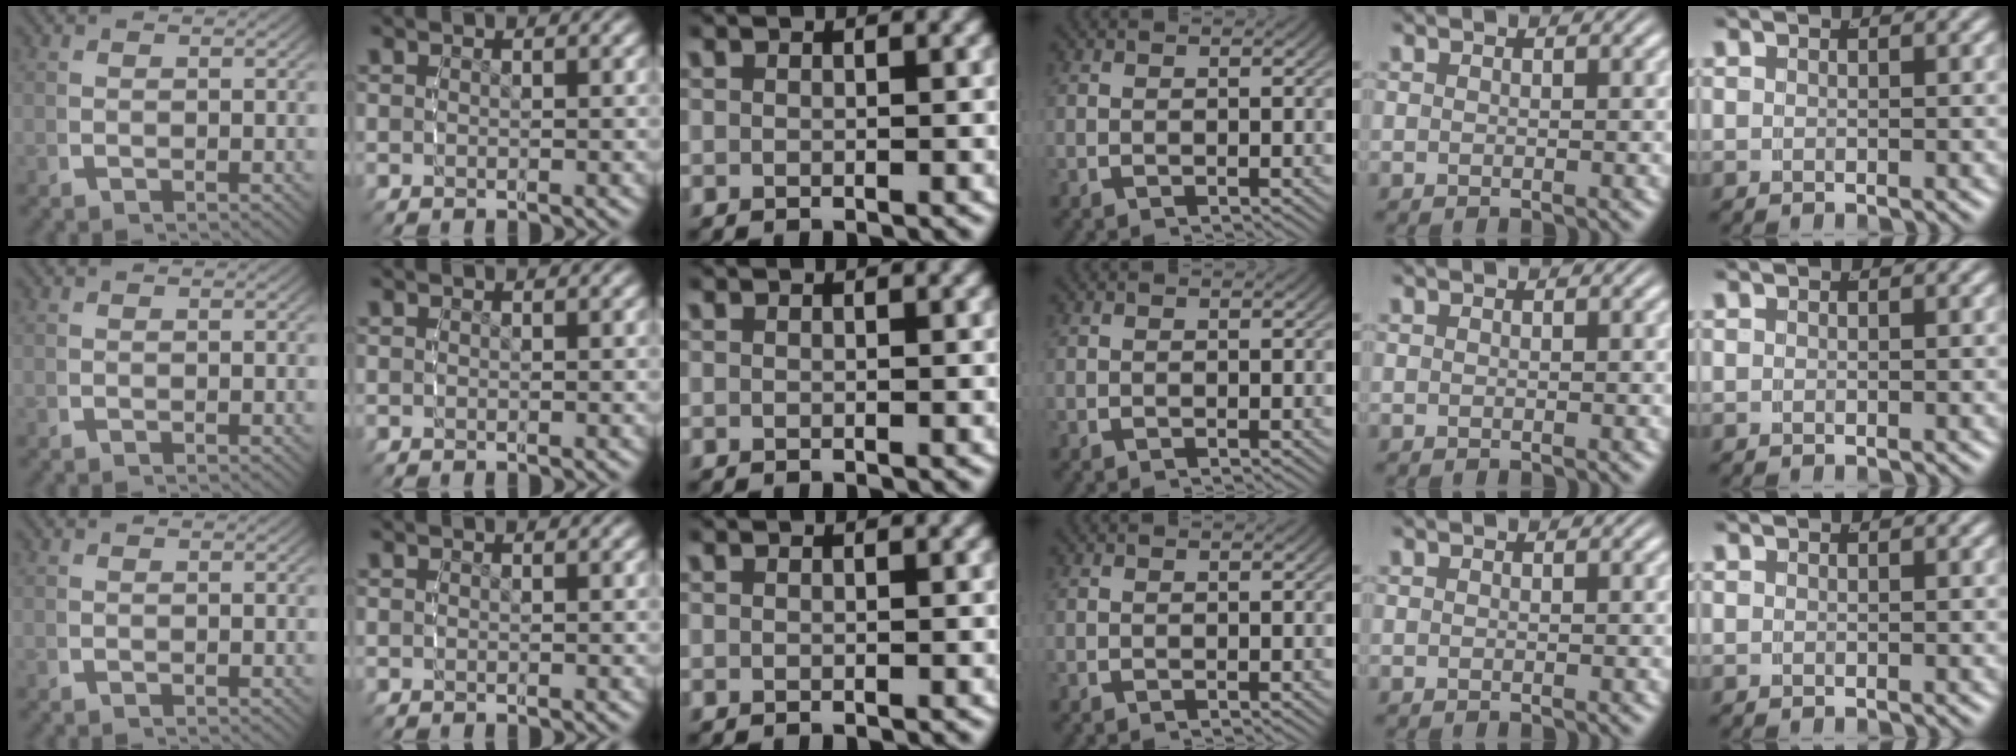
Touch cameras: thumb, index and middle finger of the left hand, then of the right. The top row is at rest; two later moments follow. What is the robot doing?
{"motion": "reach", "object": "jacket"}